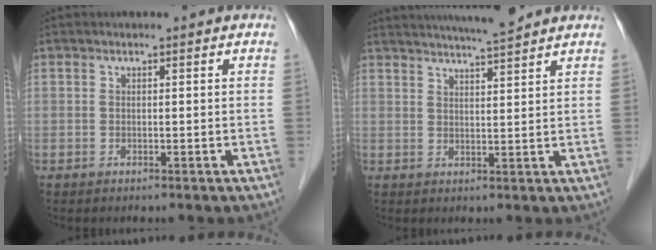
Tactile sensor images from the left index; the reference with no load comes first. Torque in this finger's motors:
{"motor_torque": [0.15, -0.38, 0.47, 0.10]}